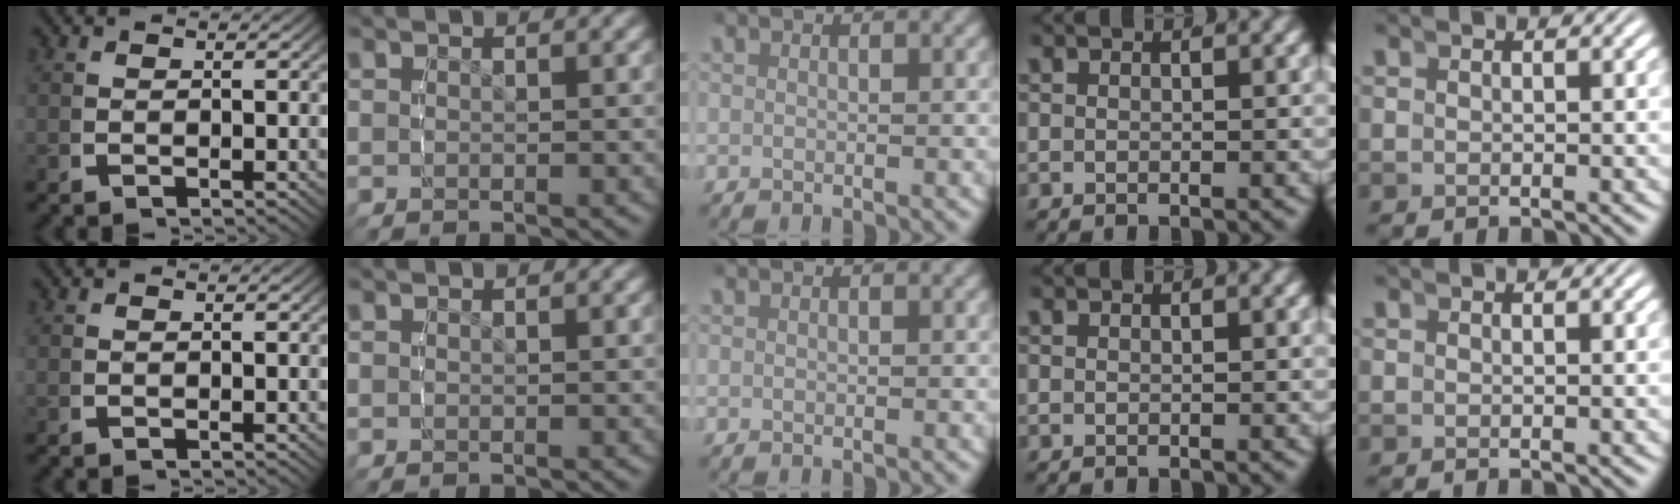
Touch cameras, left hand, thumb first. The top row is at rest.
{}